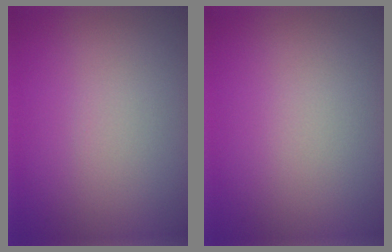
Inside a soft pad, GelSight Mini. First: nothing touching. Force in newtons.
{"total": 0.0}